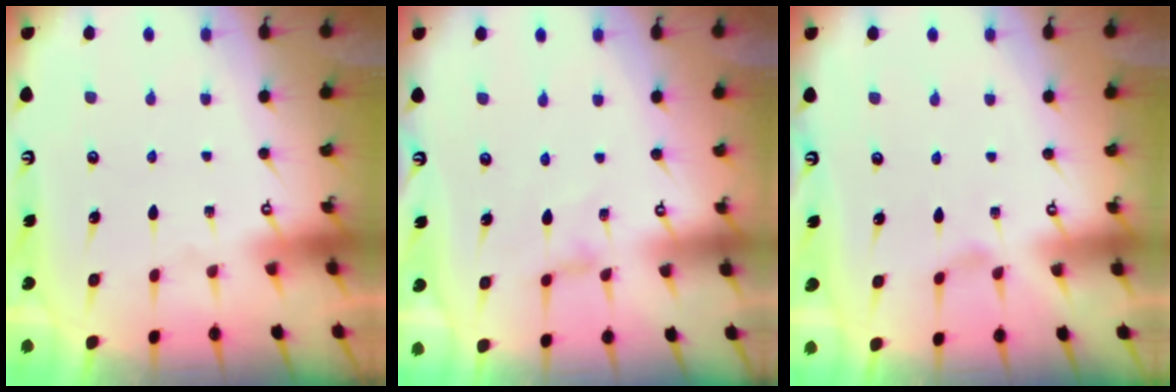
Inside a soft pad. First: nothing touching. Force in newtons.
{"total": 1.3, "press": 1.3, "slide": 0.4}
{"total": 0.0}